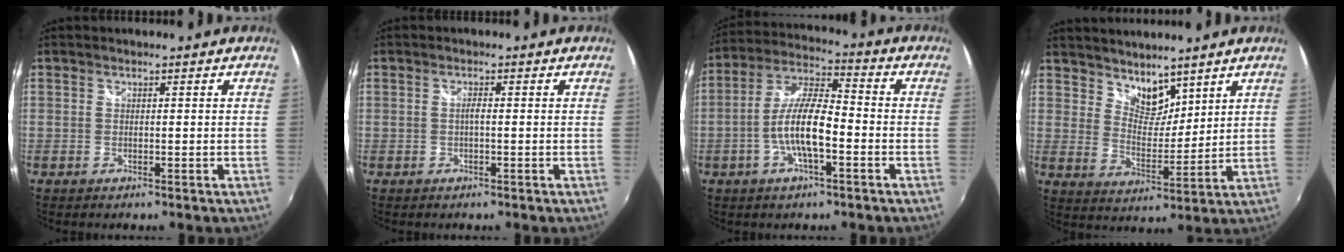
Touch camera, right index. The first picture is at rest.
{"total": 1.0, "force": [-0.3, 0.1, 1.0], "torque": [-0.018, 0.004, -0.007]}
{"total": 10.5, "force": [-3.3, 2.9, 9.5], "torque": [-0.199, 0.006, -0.062]}
{"total": 7.3, "force": [6.0, 3.4, 2.4], "torque": [-0.026, 0.001, 0.109]}